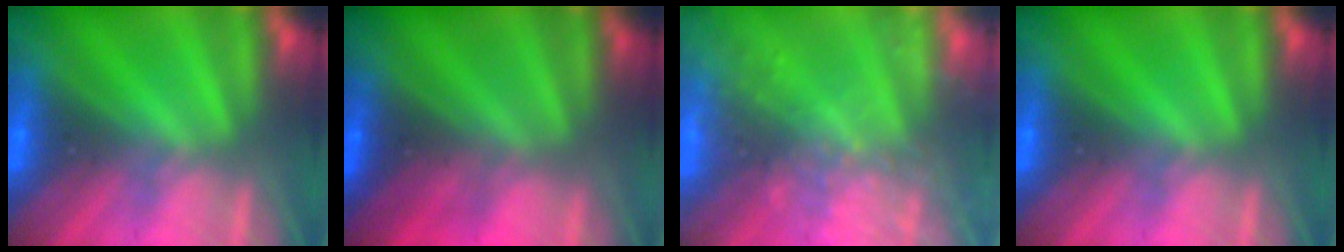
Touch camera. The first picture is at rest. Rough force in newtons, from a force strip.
{"total": 2.2}
{"total": 6.6}
{"total": 0.0}